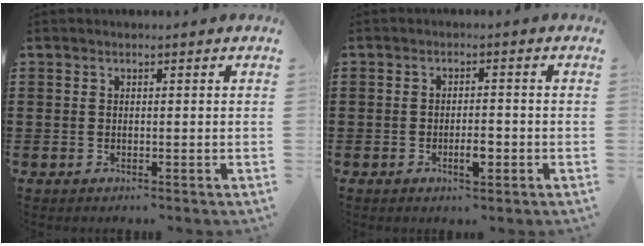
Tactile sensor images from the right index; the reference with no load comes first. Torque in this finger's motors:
{"motor_torque": [0.04, 0.08, 0.11, 0.02]}